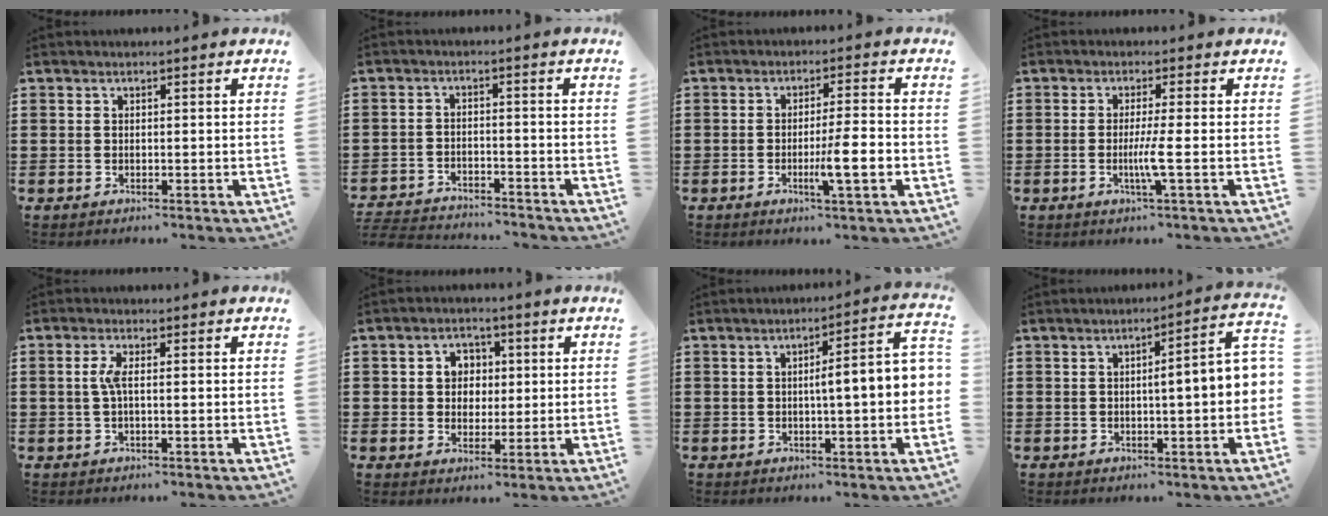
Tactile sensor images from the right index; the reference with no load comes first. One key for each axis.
{"total": 4.0, "fx": -4.0, "fy": 0.2, "fz": 0.2, "tx": -0.014, "ty": -0.004, "tz": -0.086}
{"total": 6.6, "fx": -1.9, "fy": 0.5, "fz": 6.2, "tx": -0.100, "ty": -0.007, "tz": -0.031}
{"total": 4.0, "fx": -0.9, "fy": -0.7, "fz": 3.9, "tx": -0.075, "ty": -0.016, "tz": -0.021}
{"total": 2.9, "fx": 0.0, "fy": 0.6, "fz": 2.8, "tx": -0.063, "ty": -0.002, "tz": -0.005}
{"total": 4.0, "fx": 0.6, "fy": 3.6, "fz": 1.7, "tx": -0.040, "ty": 0.011, "tz": 0.003}
{"total": 6.1, "fx": -0.3, "fy": 0.6, "fz": 6.1, "tx": -0.100, "ty": -0.009, "tz": -0.012}
{"total": 5.3, "fx": -0.4, "fy": 0.5, "fz": 5.3, "tx": -0.085, "ty": -0.008, "tz": -0.013}